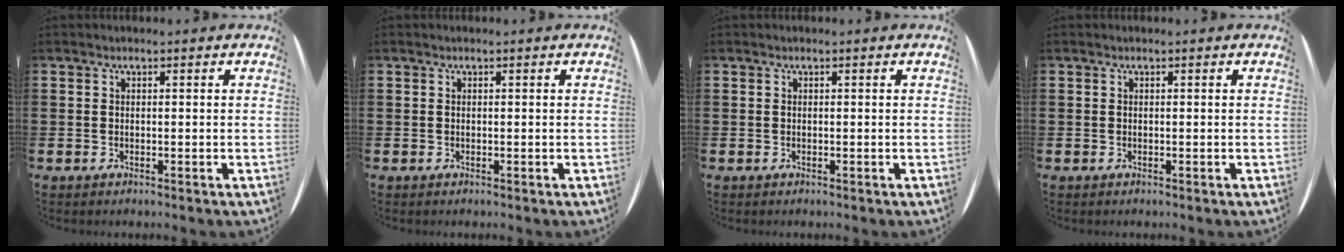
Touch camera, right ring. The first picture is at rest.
{"total": 0.0}
{"total": 0.0}
{"total": 0.0}